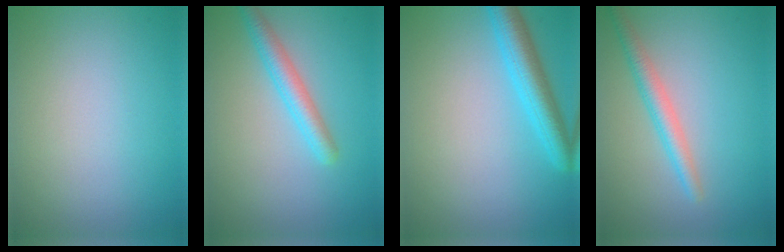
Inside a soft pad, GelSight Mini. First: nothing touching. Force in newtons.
{"total": 2.8, "press": 2.8, "slide": 0.2}
{"total": 4.3, "press": 4.3, "slide": 0.1}
{"total": 2.5, "press": 2.5, "slide": 0.1}